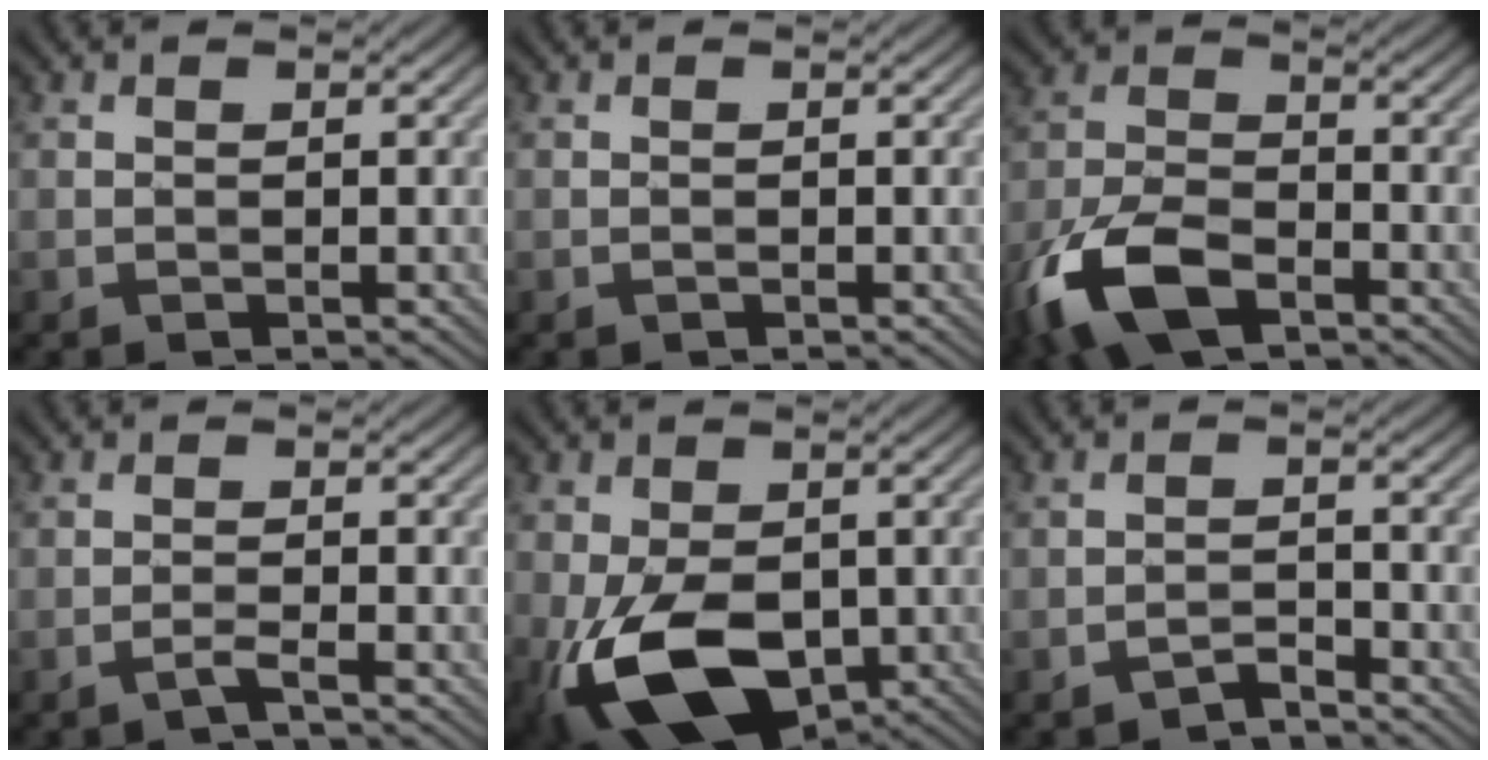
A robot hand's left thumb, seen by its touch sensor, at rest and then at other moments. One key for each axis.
{"total": 0.0}
{"total": 11.1, "fx": -6.5, "fy": 5.1, "fz": 7.4, "tx": -0.172, "ty": -0.013, "tz": -0.140}
{"total": 1.2, "fx": -0.9, "fy": -0.3, "fz": 0.8, "tx": -0.019, "ty": 0.011, "tz": -0.024}
{"total": 12.7, "fx": -4.0, "fy": 7.5, "fz": 9.4, "tx": -0.211, "ty": -0.025, "tz": -0.070}
{"total": 2.0, "fx": -1.9, "fy": 0.2, "fz": 0.5, "tx": -0.006, "ty": 0.011, "tz": -0.040}